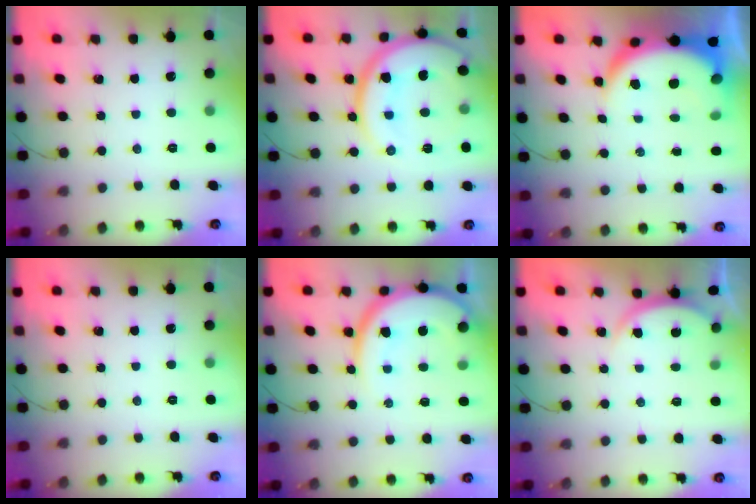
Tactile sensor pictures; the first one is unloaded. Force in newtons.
{"total": 19.2, "press": 19.1, "slide": 1.4}
{"total": 10.2, "press": 10.1, "slide": 1.1}
{"total": 0.0}
{"total": 13.4, "press": 13.3, "slide": 1.3}
{"total": 4.2, "press": 4.2, "slide": 0.4}